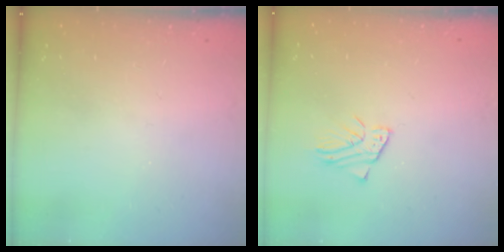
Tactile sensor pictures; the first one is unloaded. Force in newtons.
{"total": 2.5, "press": 2.5, "slide": 0.2}